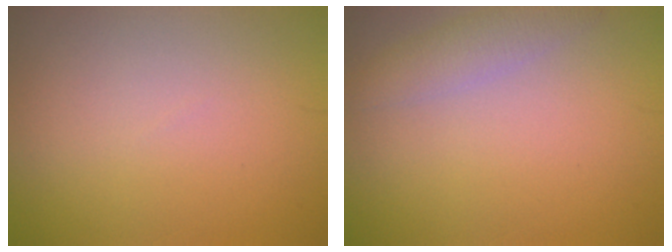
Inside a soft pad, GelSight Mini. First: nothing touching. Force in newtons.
{"total": 2.4, "press": 2.4, "slide": 0.2}